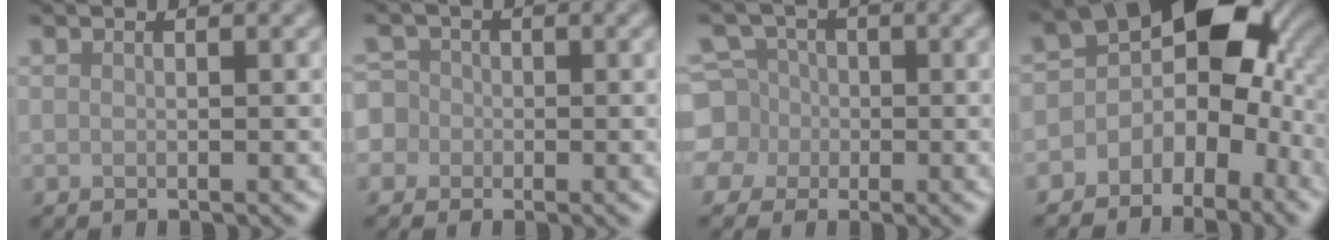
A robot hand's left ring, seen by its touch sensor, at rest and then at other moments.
{"total": 4.8, "force": [-0.8, 4.6, 1.2], "torque": [-0.024, 0.028, -0.046]}
{"total": 5.5, "force": [-1.2, 5.2, 1.1], "torque": [-0.017, 0.022, -0.045]}
{"total": 8.9, "force": [-1.6, 5.9, 6.5], "torque": [-0.063, 0.022, -0.046]}